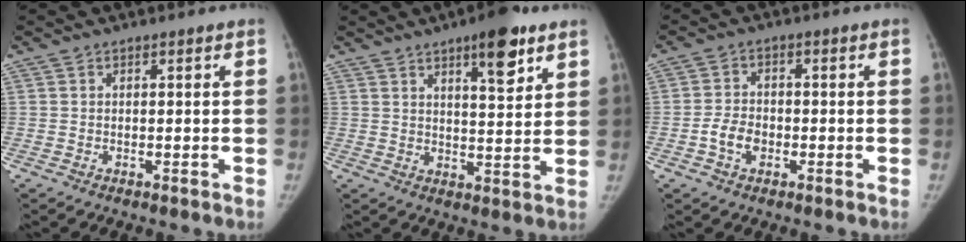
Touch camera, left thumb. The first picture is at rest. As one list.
[{"total": 9.9, "force": [5.9, 3.0, 7.4], "torque": [-0.088, -0.030, 0.083]}, {"total": 4.5, "force": [-1.5, 3.3, 2.8], "torque": [-0.044, 0.014, -0.030]}]